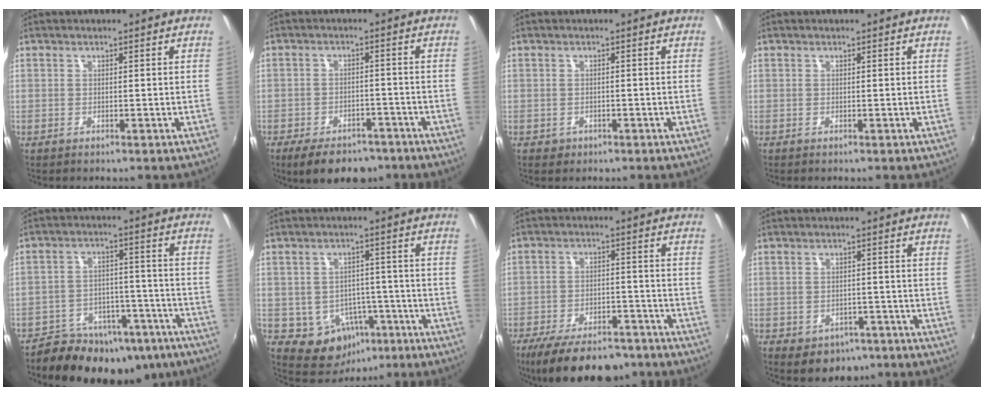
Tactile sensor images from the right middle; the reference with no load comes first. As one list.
[{"total": 10.8, "force": [-7.8, 5.4, 5.1], "torque": [-0.114, -0.005, -0.110]}, {"total": 1.8, "force": [-0.7, 1.6, 0.6], "torque": [-0.014, -0.003, -0.008]}, {"total": 0.0}, {"total": 21.0, "force": [-15.7, 10.8, 8.9], "torque": [-0.166, 0.018, -0.193]}, {"total": 8.8, "force": [-3.7, 7.3, 3.2], "torque": [-0.065, 0.018, -0.026]}, {"total": 16.5, "force": [-12.4, 6.9, 8.4], "torque": [-0.171, -0.017, -0.182]}, {"total": 6.3, "force": [-3.1, 5.0, 2.2], "torque": [-0.055, -0.006, -0.031]}]